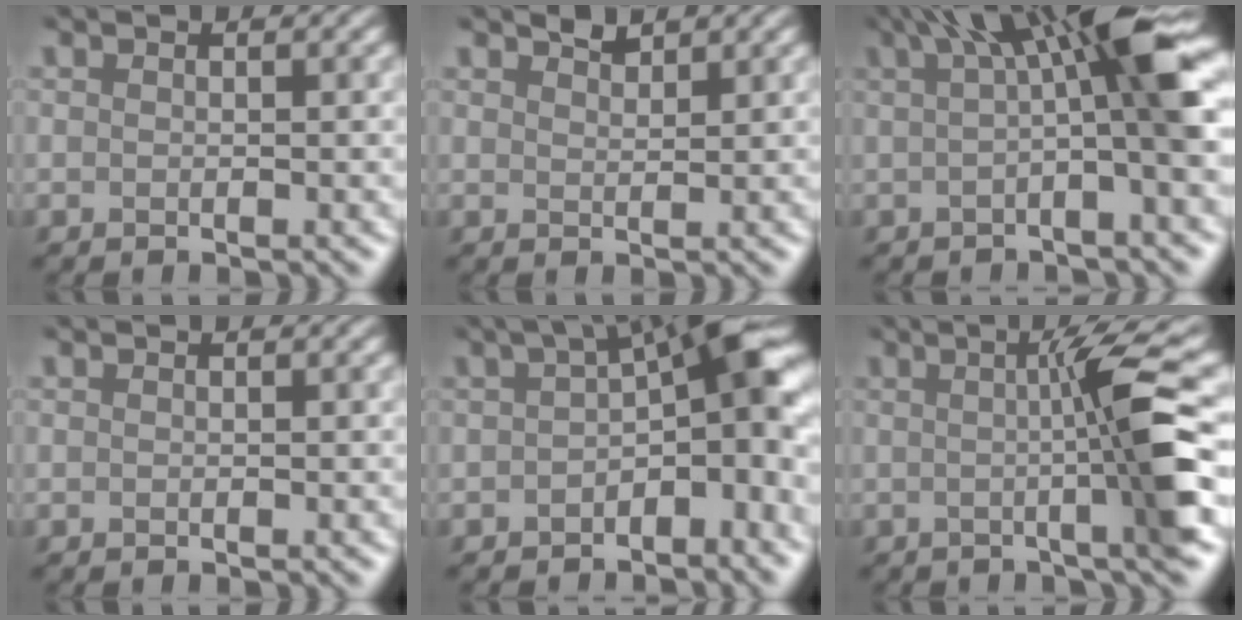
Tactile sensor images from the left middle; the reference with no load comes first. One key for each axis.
{"total": 1.5, "fx": 1.4, "fy": -0.3, "fz": -0.5, "tx": 0.007, "ty": 0.003, "tz": 0.018}
{"total": 7.9, "fx": 1.8, "fy": 1.0, "fz": 7.6, "tx": -0.100, "ty": 0.027, "tz": 0.022}
{"total": 0.0}
{"total": 7.6, "fx": -0.3, "fy": 2.6, "fz": 7.2, "tx": -0.094, "ty": 0.024, "tz": -0.015}
{"total": 6.7, "fx": 0.0, "fy": 0.1, "fz": 6.7, "tx": -0.098, "ty": 0.007, "tz": 0.001}